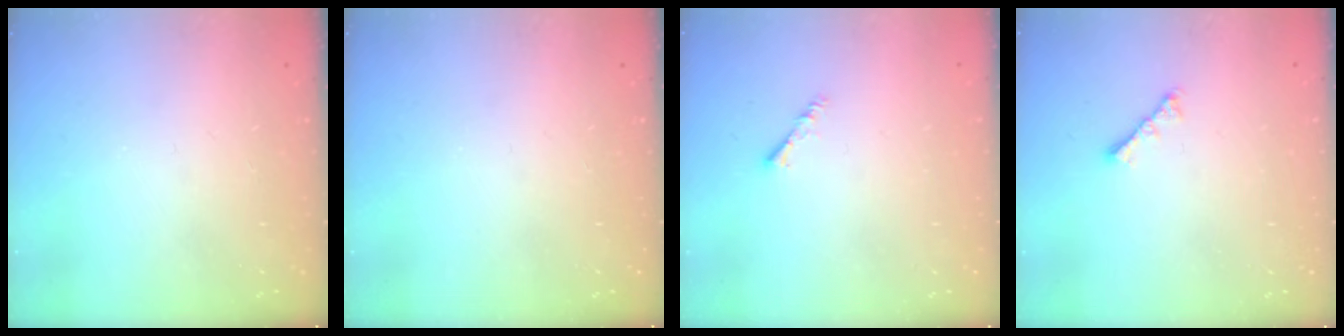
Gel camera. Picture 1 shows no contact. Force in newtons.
{"total": 0.0}
{"total": 1.5, "press": 1.5, "slide": 0.4}
{"total": 2.9, "press": 2.8, "slide": 0.5}